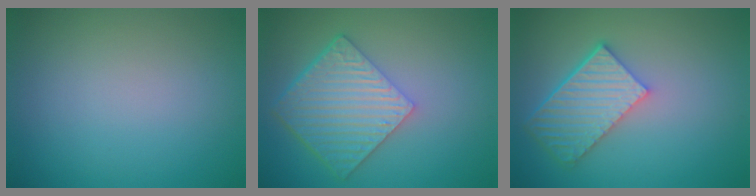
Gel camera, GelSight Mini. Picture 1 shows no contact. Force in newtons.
{"total": 7.0, "press": 4.9, "slide": 5.0}
{"total": 5.7, "press": 4.3, "slide": 3.8}